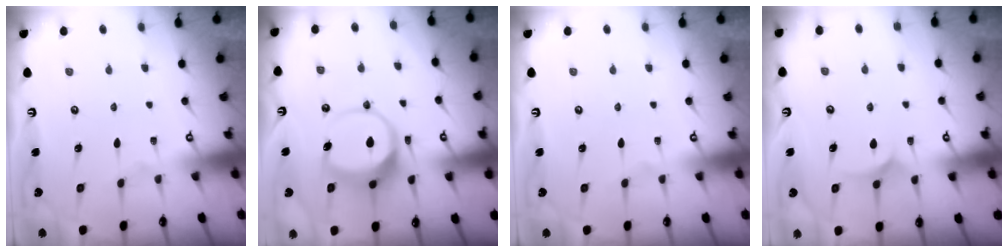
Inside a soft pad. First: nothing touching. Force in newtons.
{"total": 9.2, "press": 9.0, "slide": 1.6}
{"total": 0.0}
{"total": 5.8, "press": 5.8, "slide": 0.3}